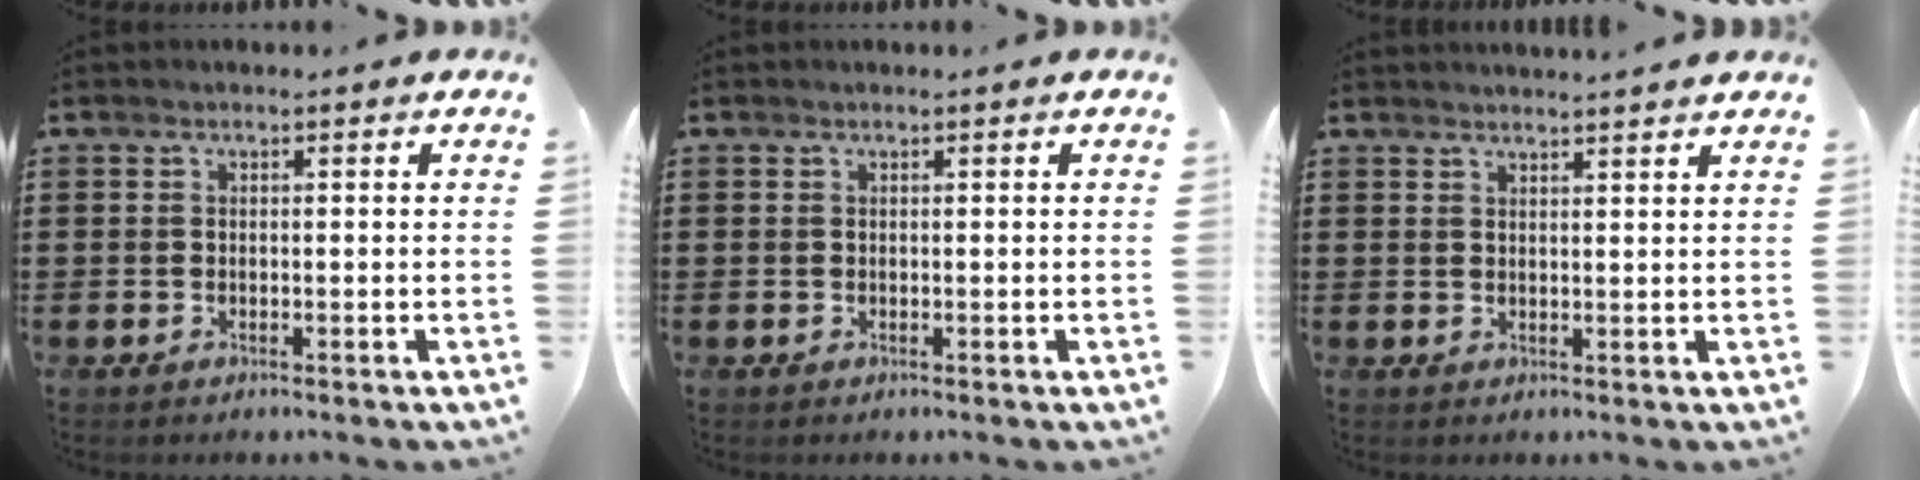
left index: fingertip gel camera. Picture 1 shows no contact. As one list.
[{"total": 0.0}, {"total": 1.7, "force": [1.6, -0.4, 0.0], "torque": [-0.003, -0.003, 0.032]}]